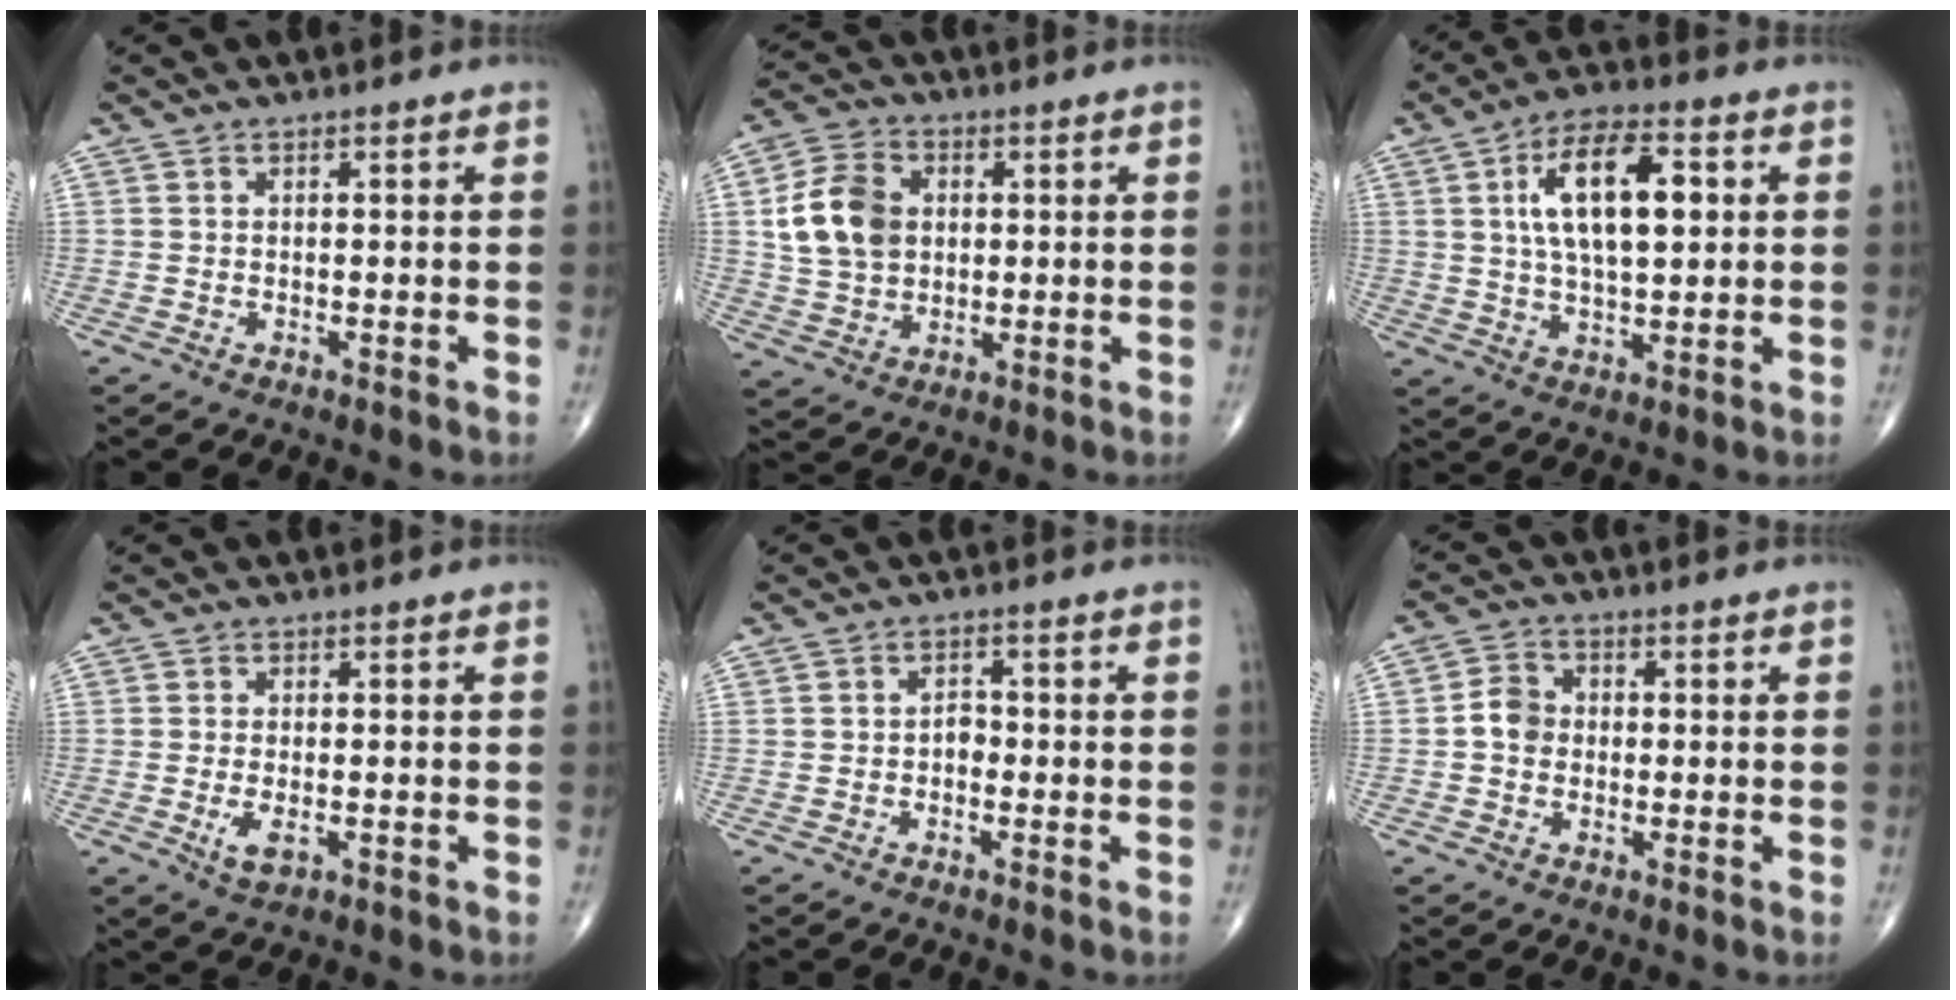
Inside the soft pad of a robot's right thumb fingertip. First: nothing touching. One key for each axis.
{"total": 11.2, "fx": 1.8, "fy": 8.4, "fz": 7.3, "tx": -0.121, "ty": 0.006, "tz": 0.034}
{"total": 14.1, "fx": 3.1, "fy": 6.4, "fz": 12.1, "tx": -0.195, "ty": 0.004, "tz": 0.052}
{"total": 3.5, "fx": -1.0, "fy": 1.7, "fz": 3.0, "tx": -0.056, "ty": -0.006, "tz": -0.015}
{"total": 2.1, "fx": -0.7, "fy": 1.5, "fz": 1.3, "tx": -0.007, "ty": 0.007, "tz": -0.018}
{"total": 4.5, "fx": -0.5, "fy": 3.8, "fz": 2.4, "tx": -0.032, "ty": 0.015, "tz": -0.017}